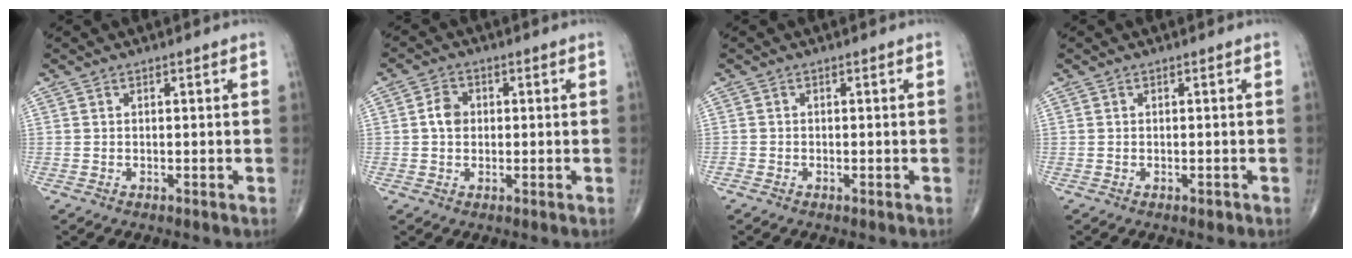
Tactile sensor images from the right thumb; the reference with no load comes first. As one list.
[{"total": 3.7, "force": [0.2, 3.0, 2.2], "torque": [-0.033, 0.008, -0.002]}, {"total": 0.5, "force": [-0.4, 0.3, 0.2], "torque": [-0.004, -0.001, -0.013]}, {"total": 0.6, "force": [-0.3, 0.4, 0.3], "torque": [-0.003, 0.000, -0.006]}]